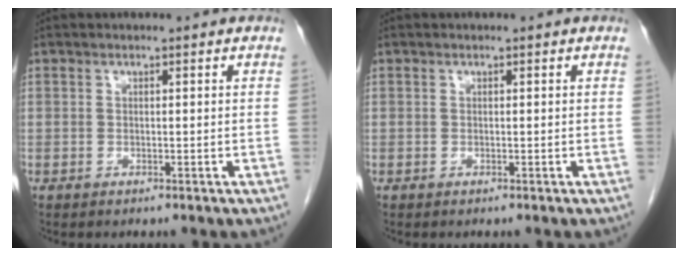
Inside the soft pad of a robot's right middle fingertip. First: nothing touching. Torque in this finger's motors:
{"motor_torque": [-0.03, -0.07, 0.01, 0.00]}